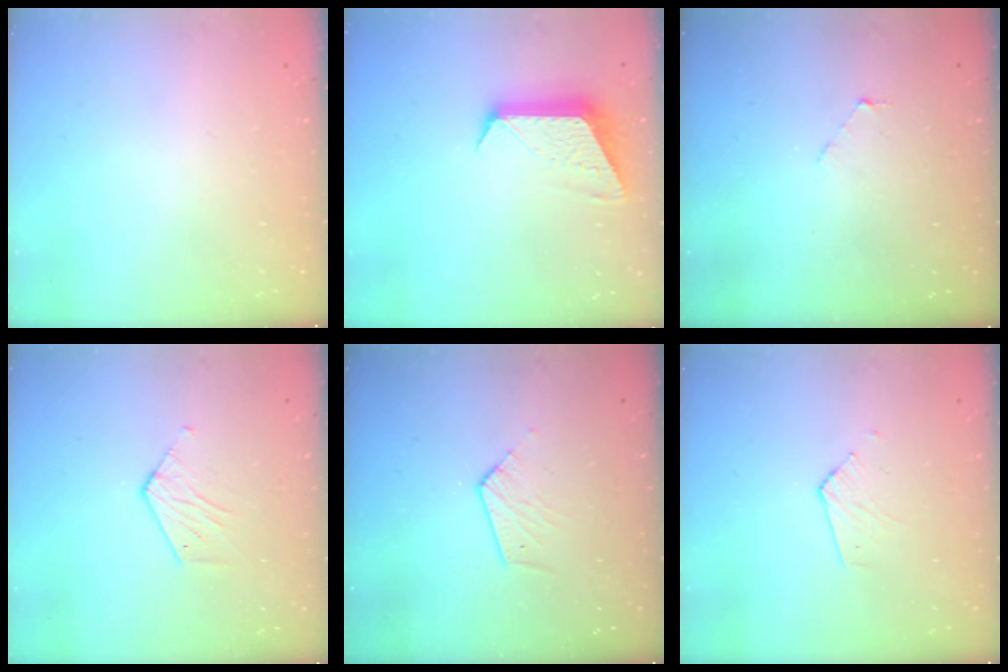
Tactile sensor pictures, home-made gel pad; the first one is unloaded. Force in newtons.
{"total": 10.6, "press": 10.6, "slide": 0.4}
{"total": 1.6, "press": 1.6, "slide": 0.1}
{"total": 5.3, "press": 5.3, "slide": 0.3}
{"total": 5.1, "press": 5.1, "slide": 0.3}
{"total": 2.9, "press": 2.9, "slide": 0.2}